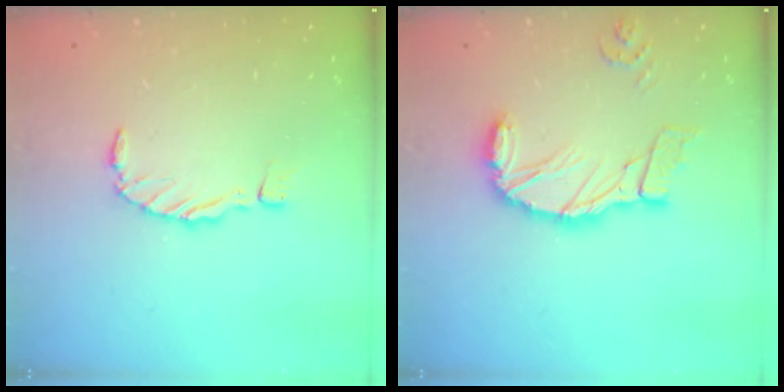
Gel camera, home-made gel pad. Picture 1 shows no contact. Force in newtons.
{"total": 13.7, "press": 13.6, "slide": 1.8}